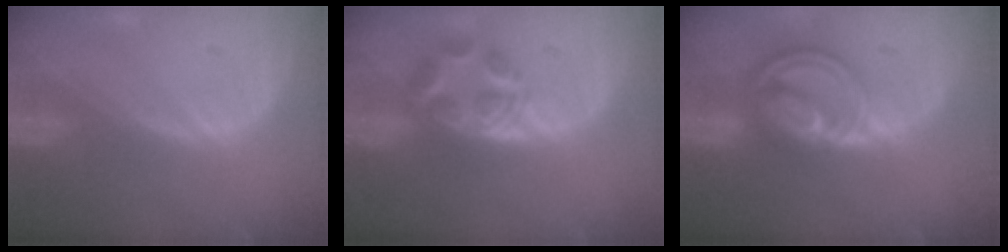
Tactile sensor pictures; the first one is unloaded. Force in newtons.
{"total": 6.1, "press": 5.3, "slide": 3.0}
{"total": 8.7, "press": 7.4, "slide": 4.6}